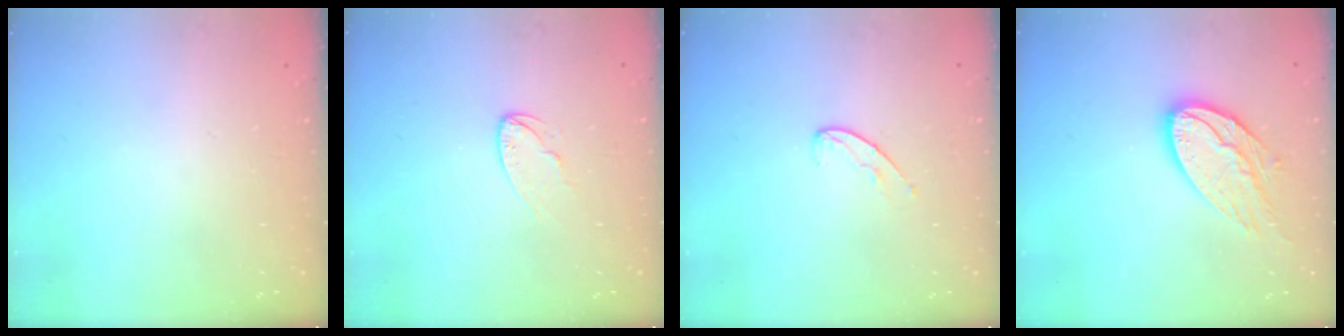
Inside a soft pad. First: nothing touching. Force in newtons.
{"total": 5.2, "press": 5.2, "slide": 0.4}
{"total": 6.6, "press": 6.6, "slide": 0.7}
{"total": 14.8, "press": 14.8, "slide": 1.0}